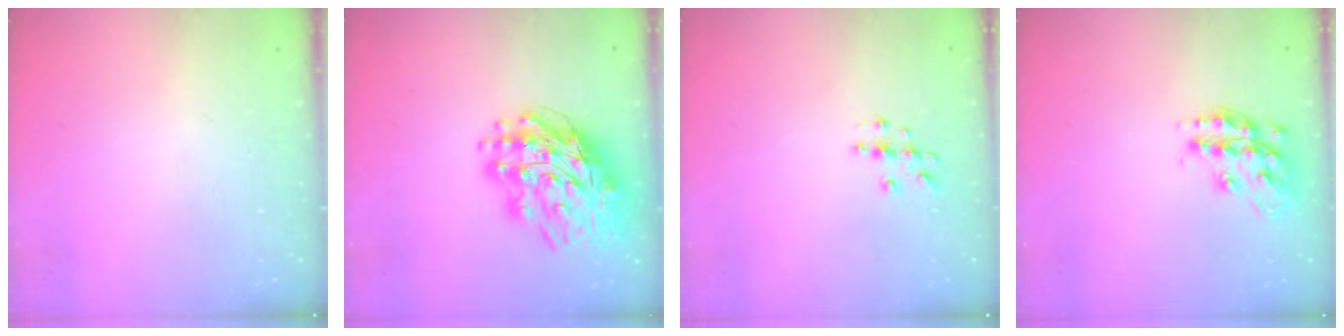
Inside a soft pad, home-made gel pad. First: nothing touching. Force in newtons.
{"total": 18.5, "press": 18.3, "slide": 3.0}
{"total": 3.9, "press": 3.8, "slide": 0.4}
{"total": 16.1, "press": 16.1, "slide": 1.0}